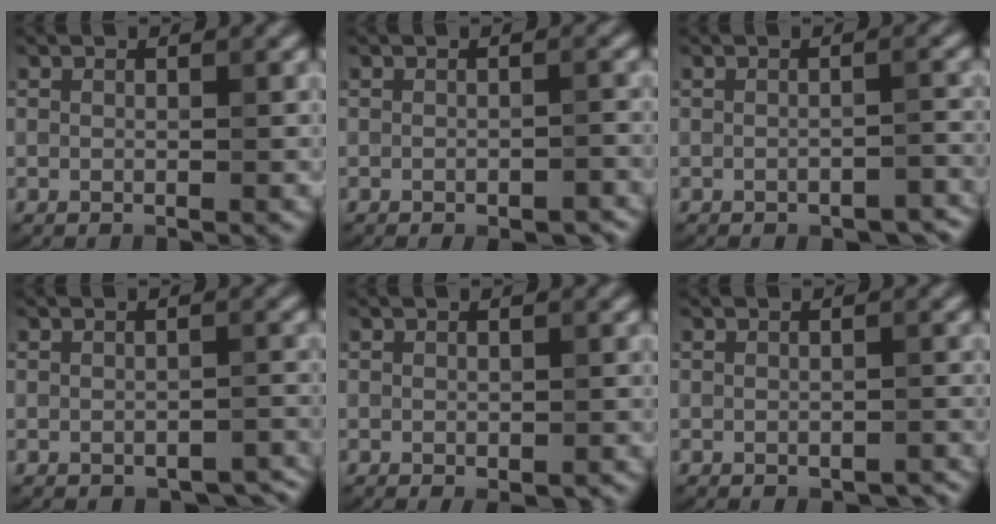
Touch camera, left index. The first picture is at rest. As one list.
[{"total": 2.0, "force": [-1.4, 0.5, 1.4], "torque": [-0.020, 0.000, -0.020]}, {"total": 2.4, "force": [-1.8, 0.6, 1.4], "torque": [-0.022, 0.000, -0.026]}, {"total": 2.0, "force": [-1.6, 0.9, 0.8], "torque": [-0.018, -0.003, -0.013]}, {"total": 0.7, "force": [-0.4, 0.2, 0.5], "torque": [-0.011, -0.005, -0.002]}, {"total": 1.0, "force": [-0.8, 0.4, 0.5], "torque": [-0.012, -0.002, -0.006]}]